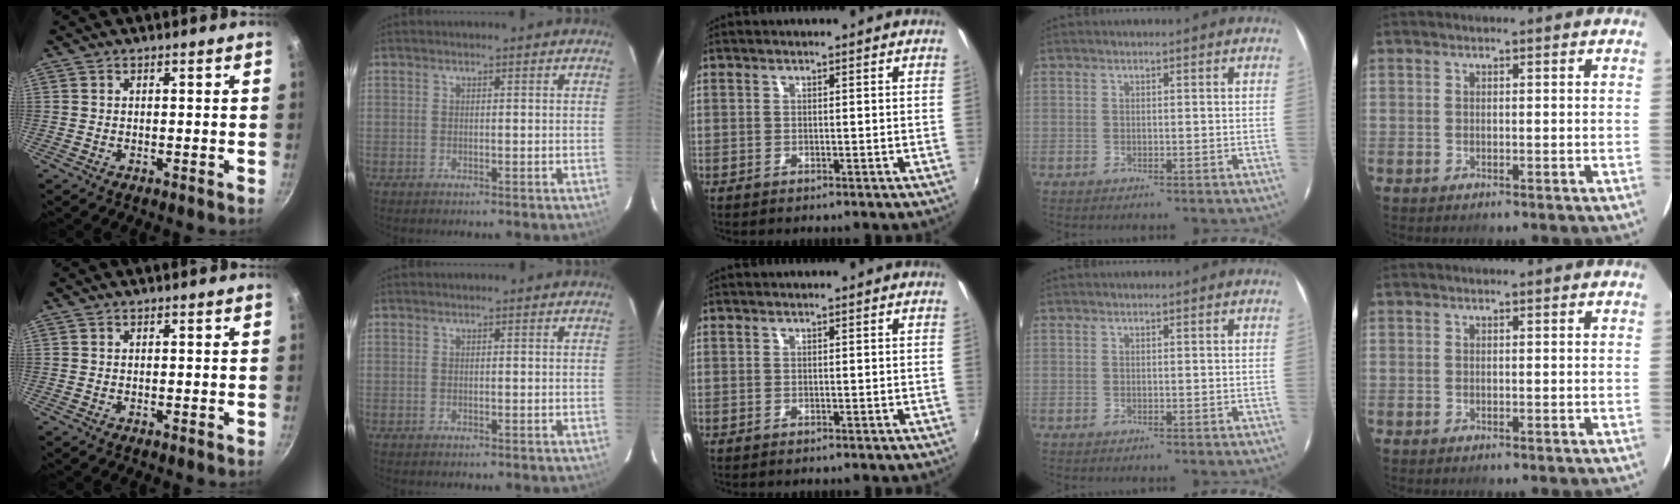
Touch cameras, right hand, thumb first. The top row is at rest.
{}